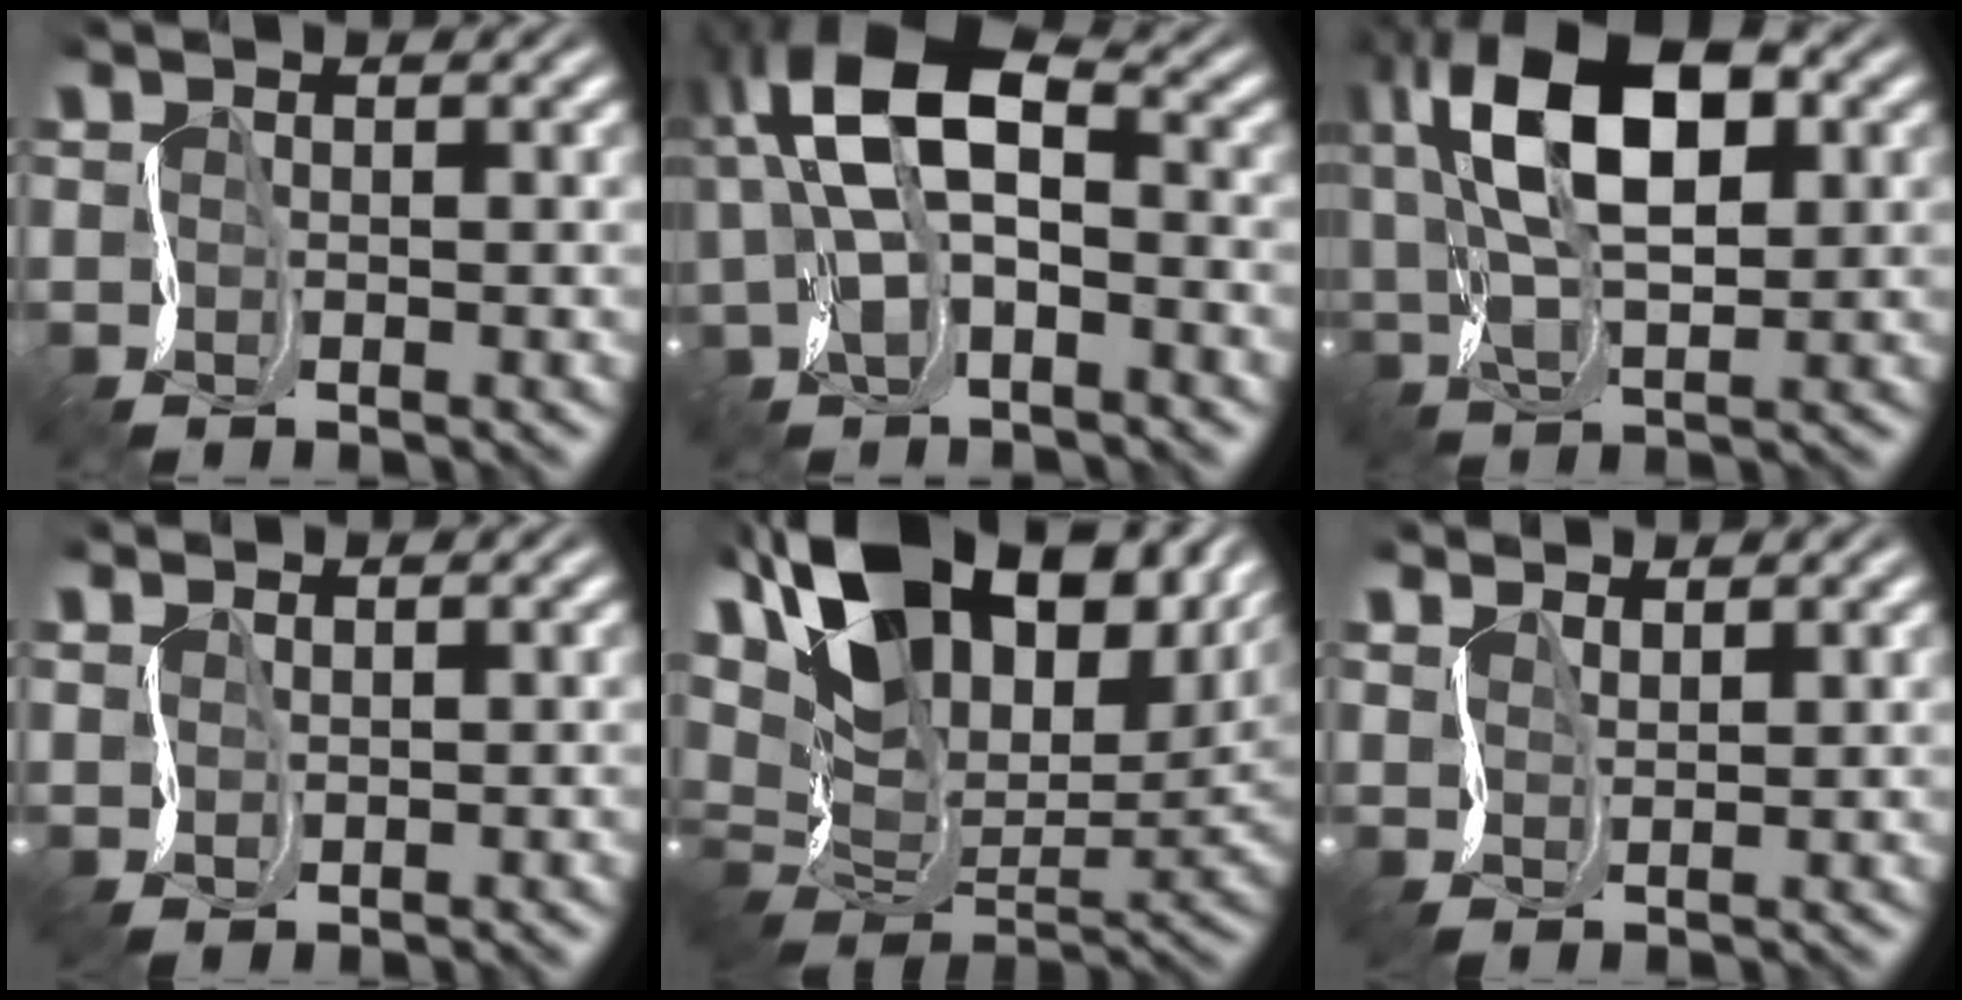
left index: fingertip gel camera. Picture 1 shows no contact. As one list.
[{"total": 8.8, "force": [1.4, 4.5, 7.5], "torque": [-0.148, 0.019, 0.016]}, {"total": 11.7, "force": [4.3, 5.6, 9.3], "torque": [-0.172, 0.018, 0.068]}, {"total": 1.2, "force": [1.1, 0.3, -0.3], "torque": [0.002, 0.002, 0.027]}, {"total": 18.5, "force": [9.7, 9.5, 12.6], "torque": [-0.246, 0.025, 0.177]}, {"total": 2.6, "force": [2.6, 0.2, 0.0], "torque": [-0.007, 0.005, 0.052]}]